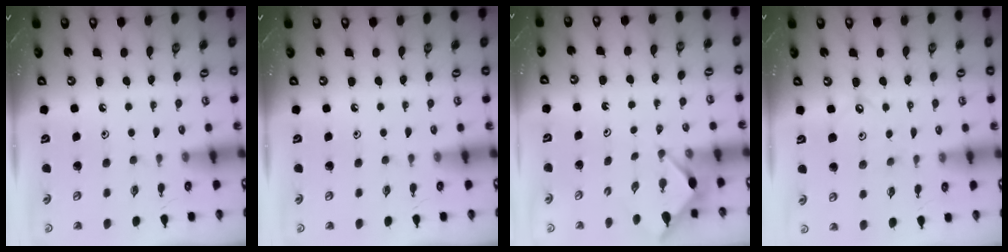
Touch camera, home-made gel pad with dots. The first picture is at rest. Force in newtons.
{"total": 0.0}
{"total": 2.9, "press": 2.9, "slide": 0.3}
{"total": 5.9, "press": 5.9, "slide": 0.7}